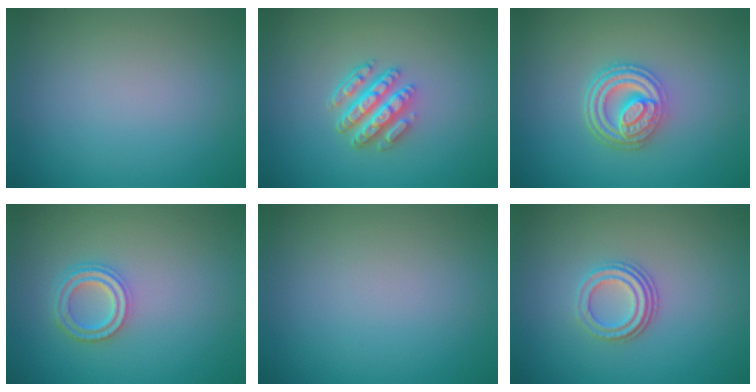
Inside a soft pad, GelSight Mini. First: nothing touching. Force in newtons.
{"total": 4.8, "press": 3.5, "slide": 3.3}
{"total": 4.8, "press": 3.7, "slide": 3.1}
{"total": 3.2, "press": 2.5, "slide": 2.1}
{"total": 0.0}
{"total": 3.0, "press": 2.3, "slide": 1.9}